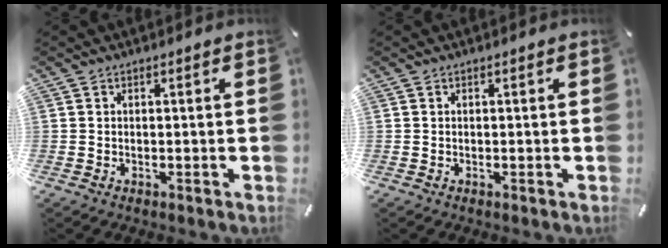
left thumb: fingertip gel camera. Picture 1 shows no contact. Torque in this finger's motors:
{"motor_torque": [0.00, 0.00, 0.00, 0.01, 0.00]}